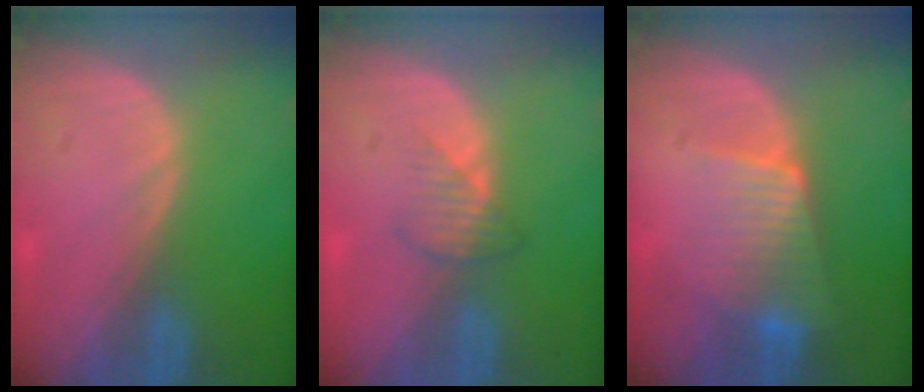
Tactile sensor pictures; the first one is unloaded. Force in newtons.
{"total": 2.7, "press": 2.6, "slide": 0.7}
{"total": 6.5, "press": 6.1, "slide": 2.3}